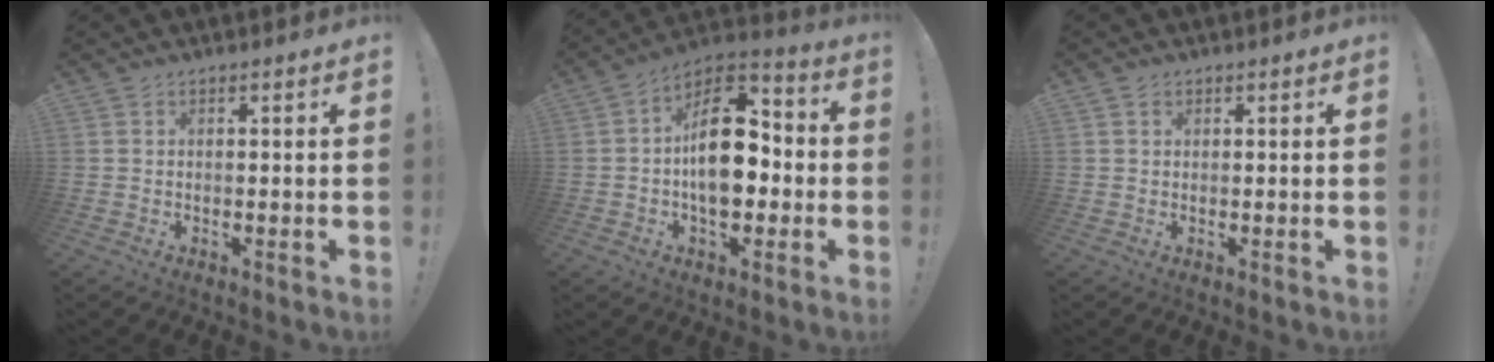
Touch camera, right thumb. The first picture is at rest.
{"total": 17.2, "force": [-1.0, 10.9, 13.3], "torque": [-0.198, 0.018, -0.014]}
{"total": 0.8, "force": [0.5, 0.6, 0.1], "torque": [0.002, -0.002, 0.010]}